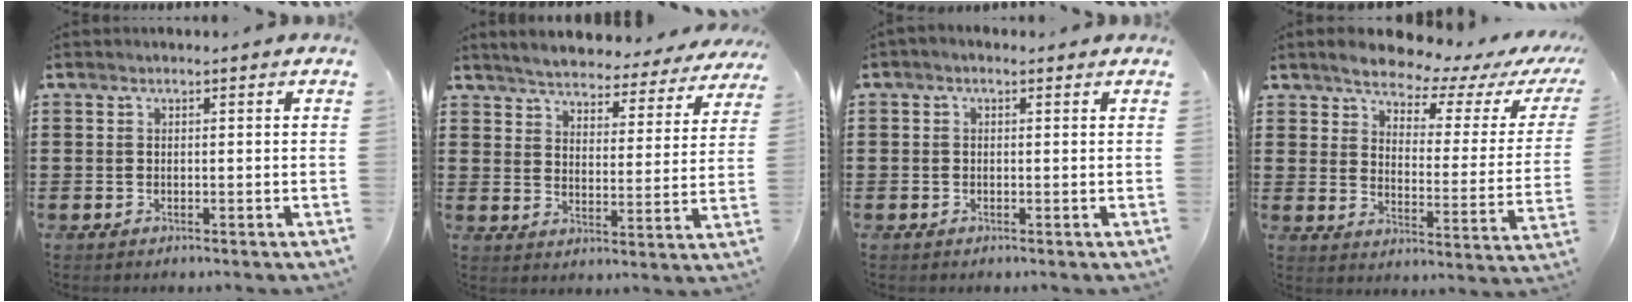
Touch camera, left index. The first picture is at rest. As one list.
[{"total": 4.6, "force": [4.6, 0.1, 0.6], "torque": [-0.037, -0.035, 0.075]}, {"total": 0.8, "force": [-0.2, 0.7, 0.3], "torque": [-0.008, 0.004, -0.005]}, {"total": 5.6, "force": [5.2, 1.0, 1.8], "torque": [-0.057, -0.036, 0.086]}]